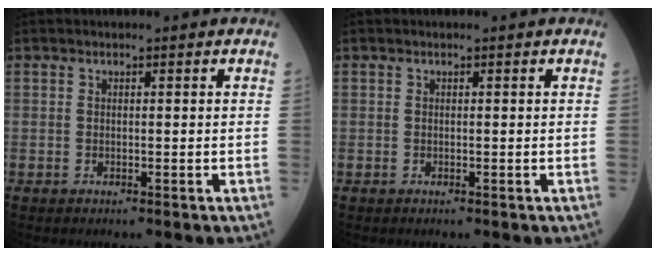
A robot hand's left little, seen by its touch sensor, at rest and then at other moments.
{"total": 0.0}